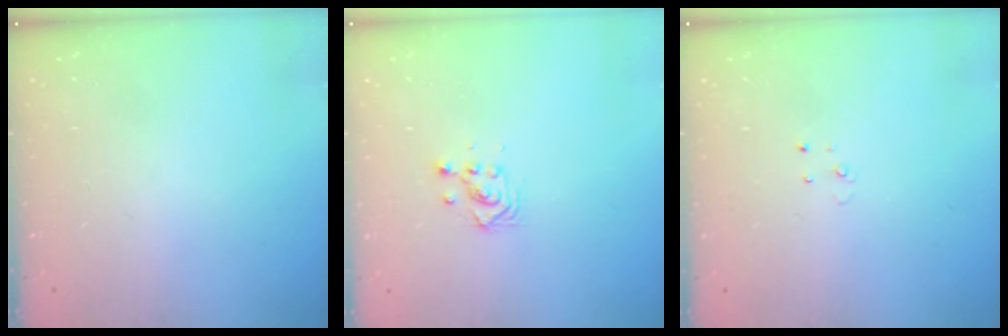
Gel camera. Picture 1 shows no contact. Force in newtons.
{"total": 3.2, "press": 3.2, "slide": 0.2}
{"total": 2.3, "press": 2.3, "slide": 0.2}